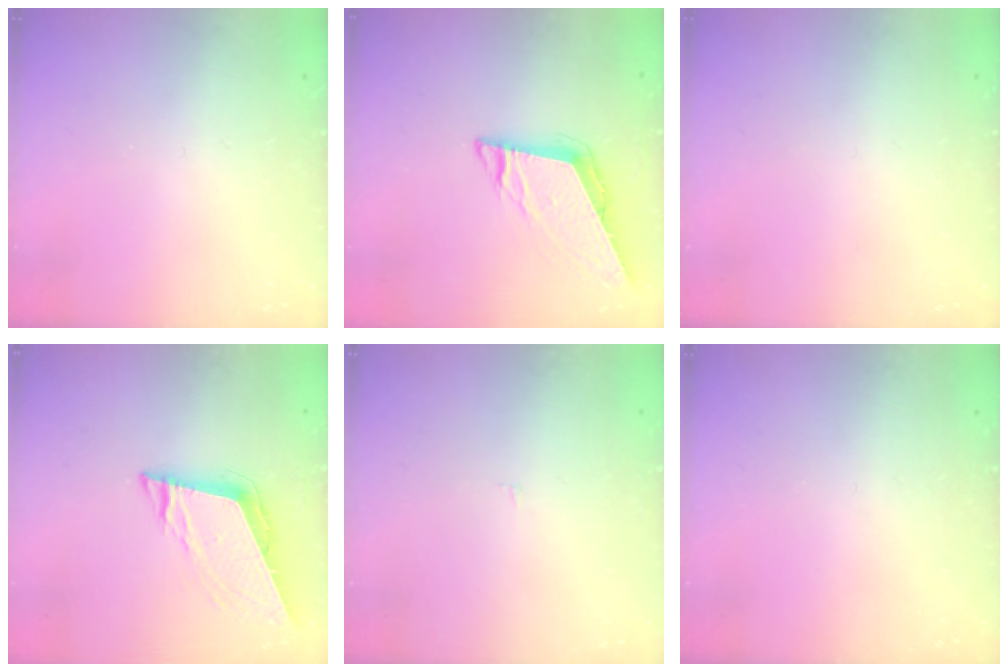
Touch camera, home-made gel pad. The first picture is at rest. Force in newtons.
{"total": 7.7, "press": 7.7, "slide": 0.3}
{"total": 0.0}
{"total": 8.6, "press": 8.4, "slide": 1.9}
{"total": 1.6, "press": 1.6, "slide": 0.1}
{"total": 0.0}